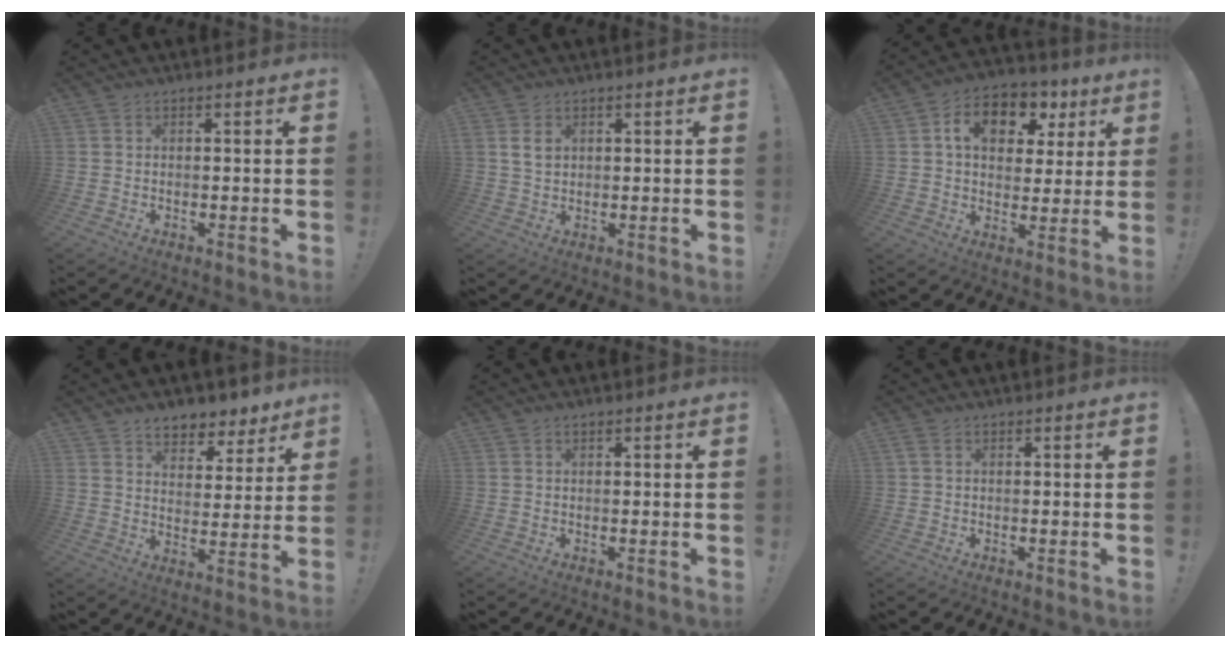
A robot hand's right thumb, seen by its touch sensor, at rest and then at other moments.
{"total": 3.7, "force": [1.5, 2.5, 2.3], "torque": [-0.034, 0.000, 0.027]}
{"total": 12.5, "force": [5.1, 8.7, 7.4], "torque": [-0.109, -0.015, 0.093]}
{"total": 7.8, "force": [6.4, 4.1, 1.8], "torque": [-0.013, -0.058, 0.117]}
{"total": 0.5, "force": [0.4, 0.2, 0.2], "torque": [0.002, -0.004, 0.007]}
{"total": 0.9, "force": [0.2, 0.2, 0.8], "torque": [-0.015, 0.000, 0.005]}